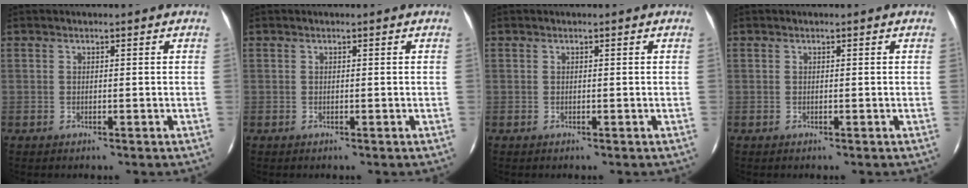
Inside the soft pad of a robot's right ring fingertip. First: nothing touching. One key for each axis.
{"total": 0.0}
{"total": 0.0}
{"total": 0.0}